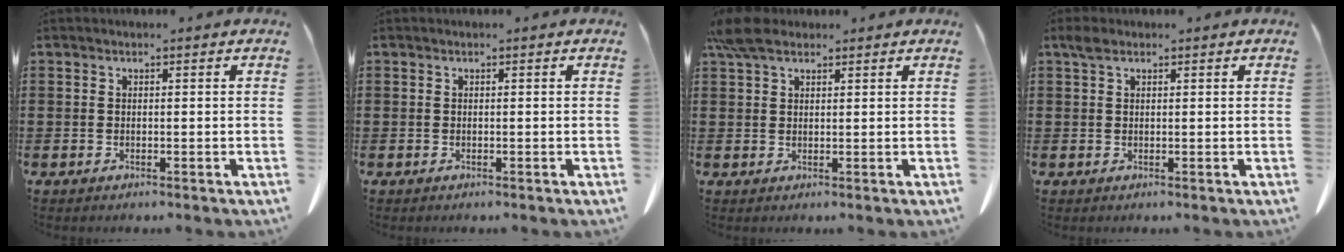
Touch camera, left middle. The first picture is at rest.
{"total": 0.0}
{"total": 4.7, "force": [3.5, 1.9, 2.6], "torque": [-0.061, 0.004, 0.067]}
{"total": 1.5, "force": [1.0, 0.8, 0.8], "torque": [-0.021, 0.003, 0.019]}